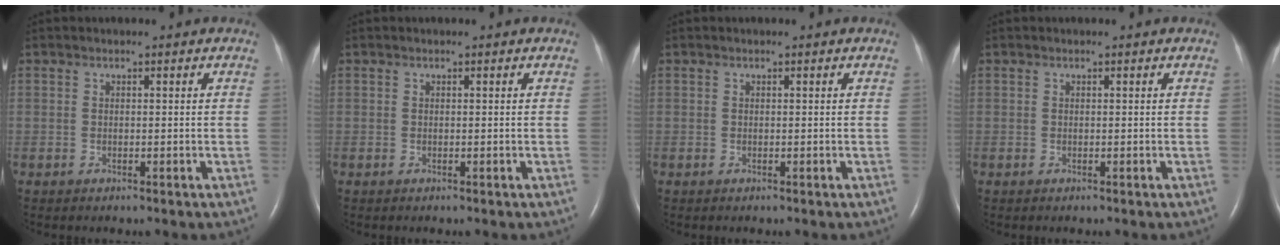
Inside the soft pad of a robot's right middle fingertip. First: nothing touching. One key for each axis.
{"total": 0.0}
{"total": 0.0}
{"total": 0.0}